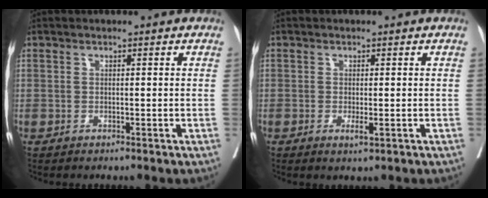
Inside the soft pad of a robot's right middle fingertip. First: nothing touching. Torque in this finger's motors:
{"motor_torque": [1.02, -1.12, 0.04, 0.02]}